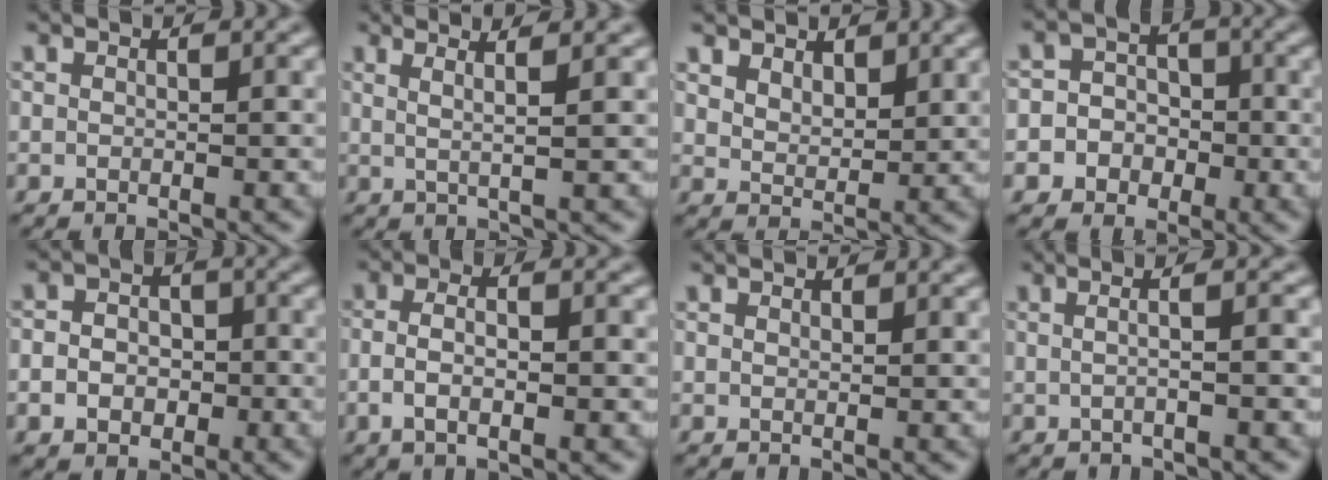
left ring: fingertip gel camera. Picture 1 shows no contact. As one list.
[{"total": 3.5, "force": [2.0, 0.9, 2.7], "torque": [-0.037, 0.010, 0.001]}, {"total": 3.5, "force": [2.8, 1.7, 1.2], "torque": [-0.033, -0.006, 0.049]}, {"total": 6.1, "force": [-1.8, 5.8, 1.0], "torque": [0.001, 0.014, -0.057]}, {"total": 3.8, "force": [-0.7, 3.3, 1.9], "torque": [-0.019, -0.001, -0.021]}, {"total": 3.5, "force": [-0.5, 1.3, 3.2], "torque": [-0.070, -0.002, -0.014]}, {"total": 0.9, "force": [0.8, 0.2, 0.0], "torque": [-0.002, 0.001, 0.014]}, {"total": 3.8, "force": [0.8, 1.6, 3.3], "torque": [-0.023, 0.010, -0.022]}]